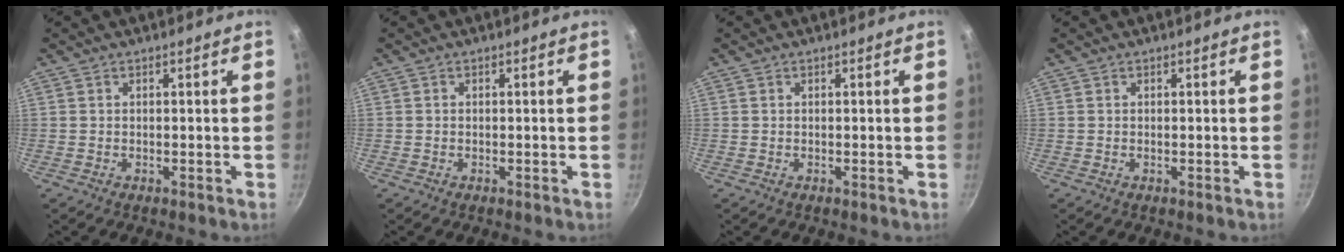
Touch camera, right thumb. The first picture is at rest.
{"total": 0.0}
{"total": 0.0}
{"total": 0.0}